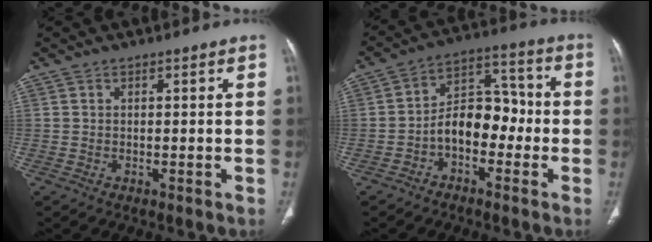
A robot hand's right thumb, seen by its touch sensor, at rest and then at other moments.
{"total": 10.0, "force": [-2.9, 6.6, 7.0], "torque": [-0.083, 0.049, -0.060]}